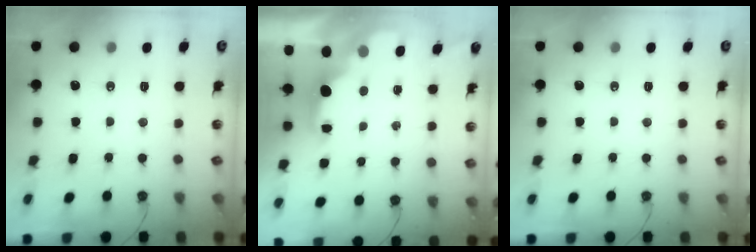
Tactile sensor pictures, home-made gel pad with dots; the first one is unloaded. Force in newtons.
{"total": 2.3, "press": 2.2, "slide": 0.8}
{"total": 0.0}